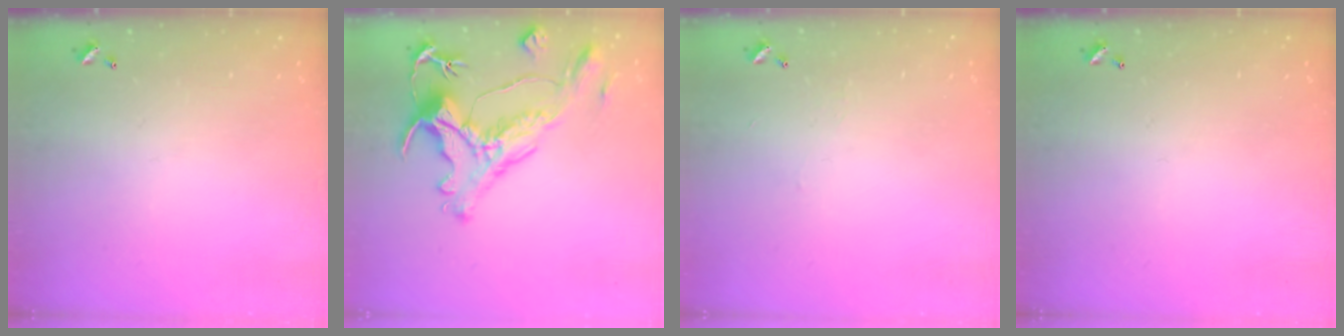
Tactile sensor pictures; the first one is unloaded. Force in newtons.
{"total": 3.1, "press": 2.8, "slide": 1.4}
{"total": 2.3, "press": 2.3, "slide": 0.4}
{"total": 0.0}